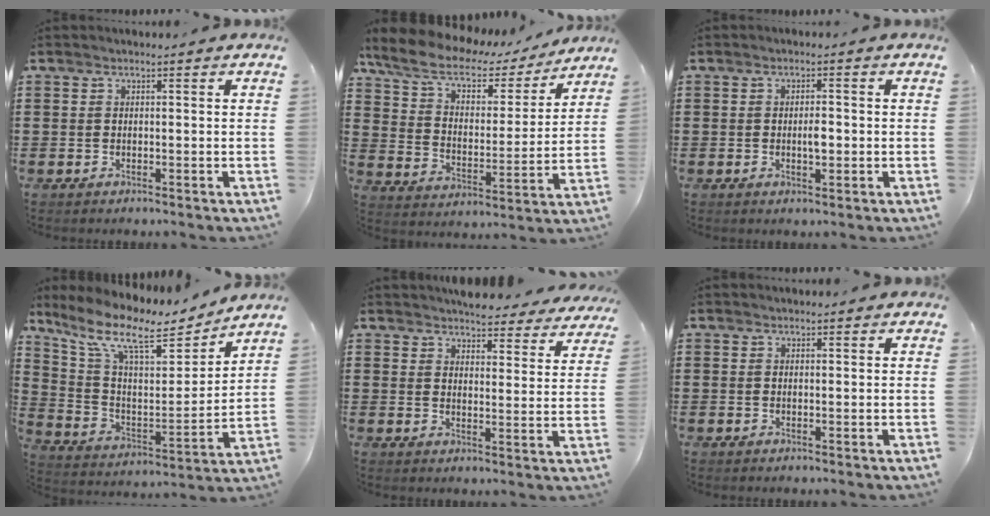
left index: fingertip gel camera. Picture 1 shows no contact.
{"total": 8.3, "force": [5.9, 3.7, 4.5], "torque": [-0.111, -0.022, 0.100]}
{"total": 2.4, "force": [-0.2, 0.8, 2.3], "torque": [-0.035, -0.003, -0.007]}
{"total": 11.2, "force": [8.4, 3.3, 6.7], "torque": [-0.157, -0.047, 0.139]}
{"total": 4.8, "force": [4.8, 0.4, 0.4], "torque": [-0.013, -0.031, 0.083]}
{"total": 0.5, "force": [0.5, 0.1, 0.2], "torque": [-0.006, 0.000, 0.010]}